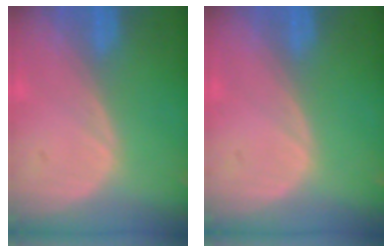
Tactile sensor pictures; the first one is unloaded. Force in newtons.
{"total": 0.0}